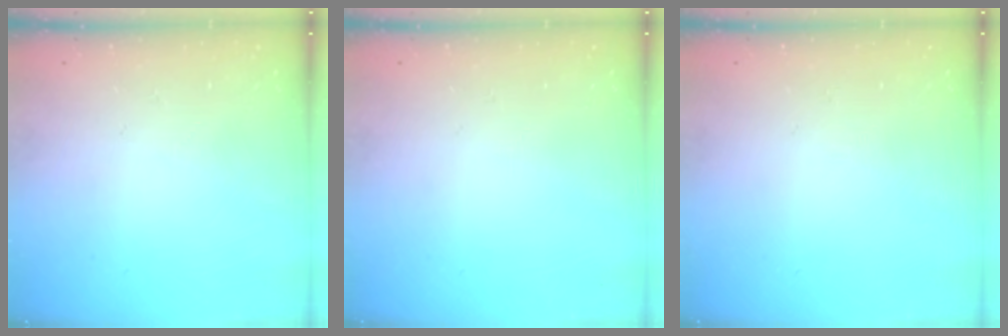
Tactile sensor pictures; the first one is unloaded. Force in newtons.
{"total": 0.0}
{"total": 0.0}